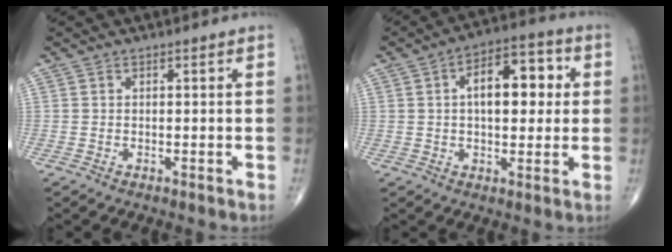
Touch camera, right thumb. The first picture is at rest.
{"total": 11.9, "force": [2.0, 6.3, 9.9], "torque": [-0.116, 0.018, 0.022]}